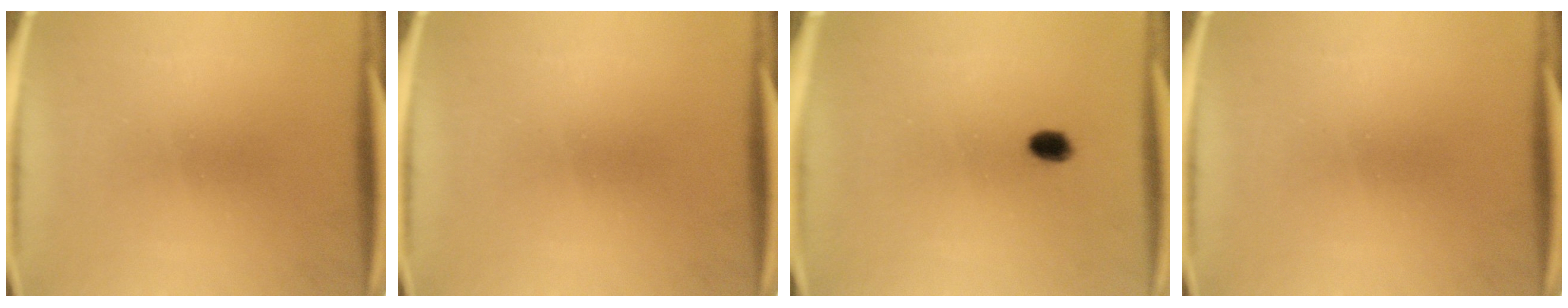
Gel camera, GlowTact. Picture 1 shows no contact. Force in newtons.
{"total": 0.0}
{"total": 2.4}
{"total": 0.0}